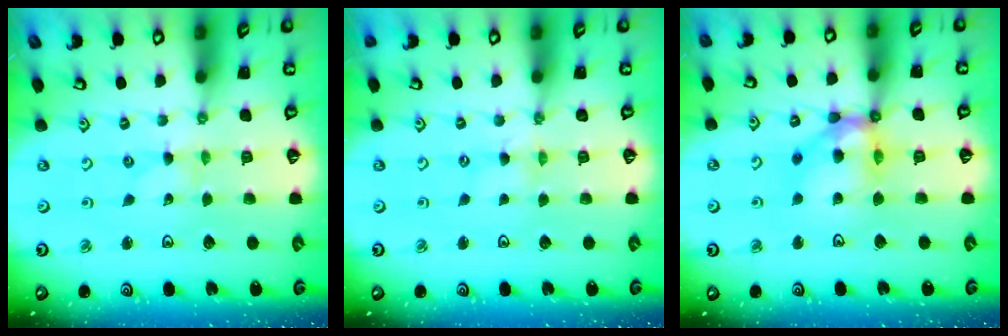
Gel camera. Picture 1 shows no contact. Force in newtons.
{"total": 0.0}
{"total": 13.6, "press": 13.5, "slide": 2.1}